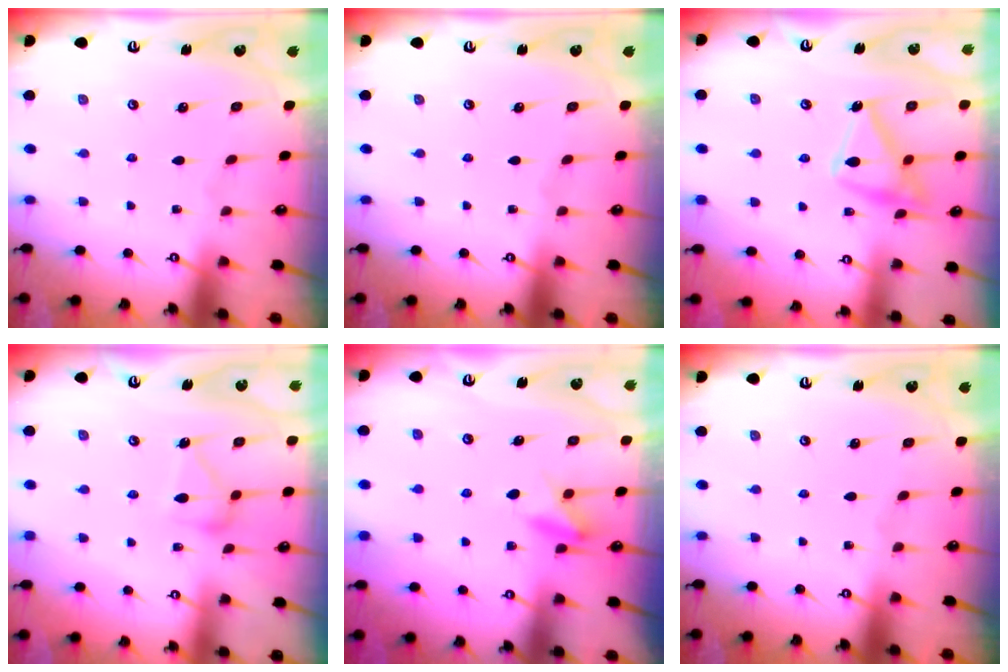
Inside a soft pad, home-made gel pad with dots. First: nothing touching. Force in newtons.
{"total": 0.0}
{"total": 16.6, "press": 16.6, "slide": 0.9}
{"total": 13.3, "press": 13.3, "slide": 0.6}
{"total": 7.7, "press": 7.5, "slide": 1.8}
{"total": 0.0}